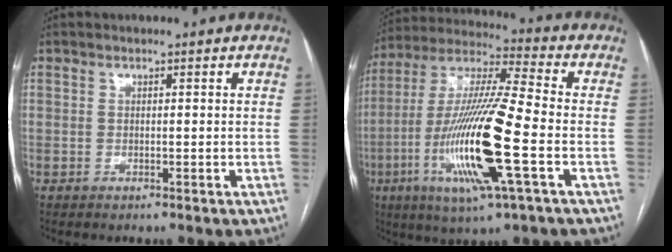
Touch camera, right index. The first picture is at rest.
{"total": 19.5, "force": [-5.5, 1.1, 18.7], "torque": [-0.389, -0.021, -0.104]}